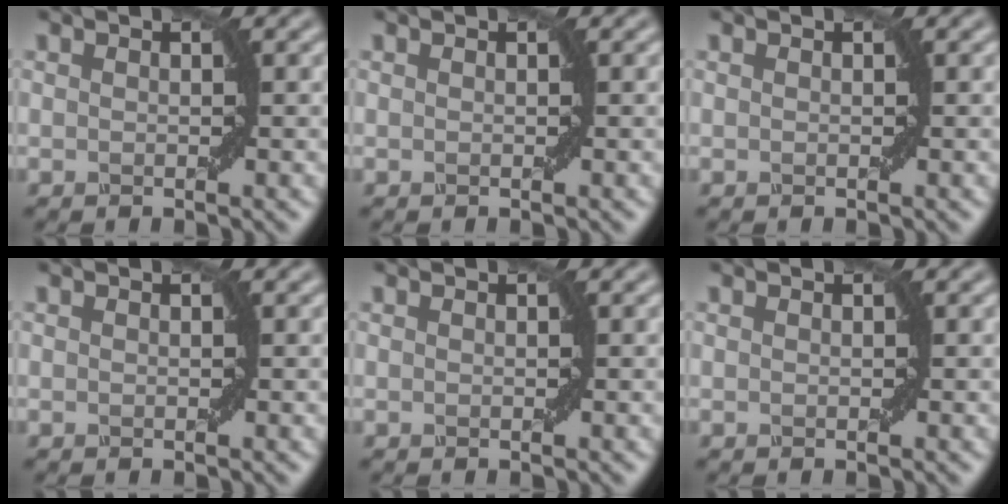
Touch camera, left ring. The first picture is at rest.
{"total": 0.0}
{"total": 0.0}
{"total": 0.0}
{"total": 0.0}
{"total": 0.0}